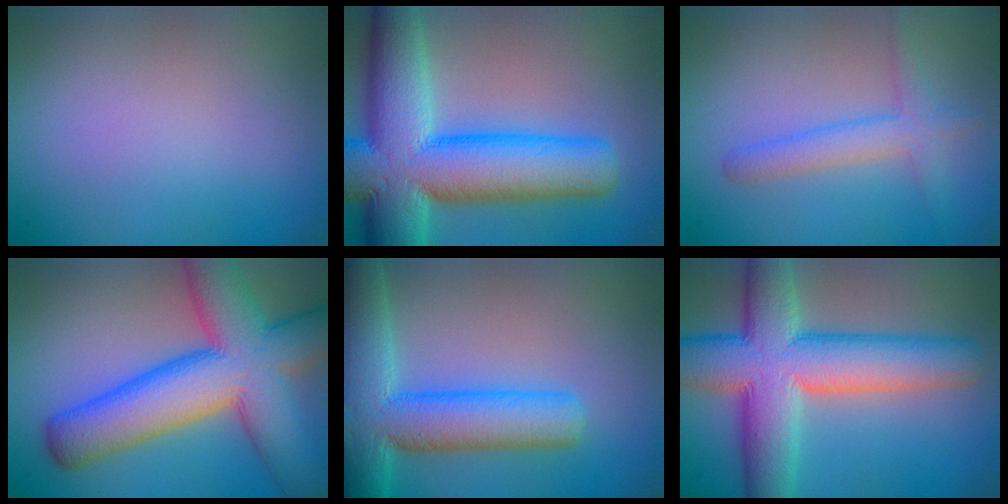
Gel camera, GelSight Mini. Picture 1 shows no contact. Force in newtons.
{"total": 14.3, "press": 14.3, "slide": 0.4}
{"total": 2.8, "press": 2.8, "slide": 0.2}
{"total": 12.6, "press": 12.6, "slide": 0.6}
{"total": 8.9, "press": 8.9, "slide": 0.4}
{"total": 10.8, "press": 10.8, "slide": 0.6}